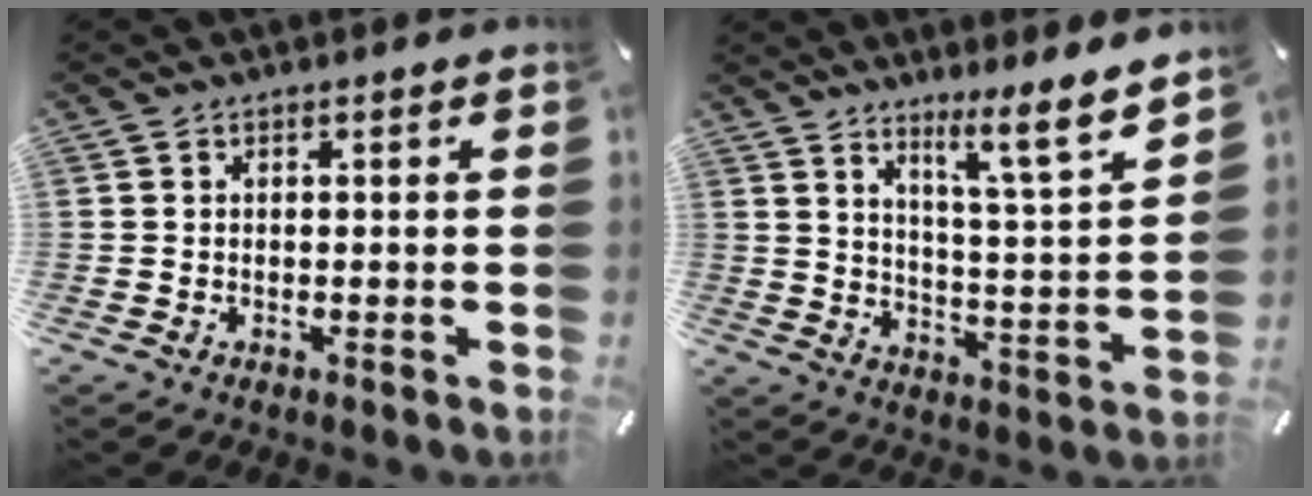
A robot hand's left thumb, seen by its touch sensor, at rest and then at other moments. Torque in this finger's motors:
{"motor_torque": [0.62, -0.91, 0.26, -0.14, 0.08]}